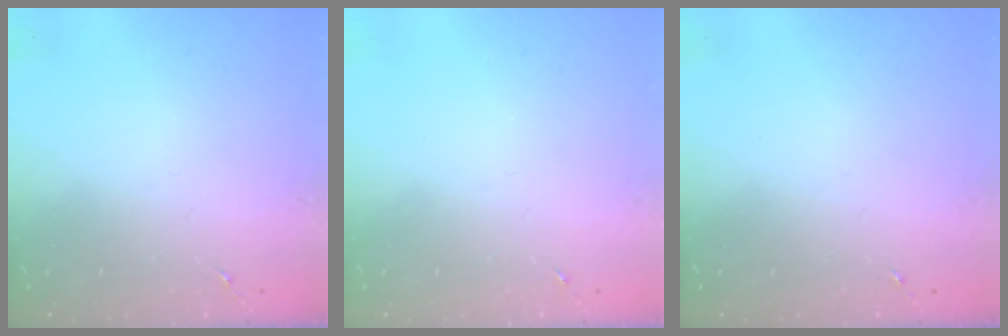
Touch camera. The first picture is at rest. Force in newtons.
{"total": 0.0}
{"total": 0.0}